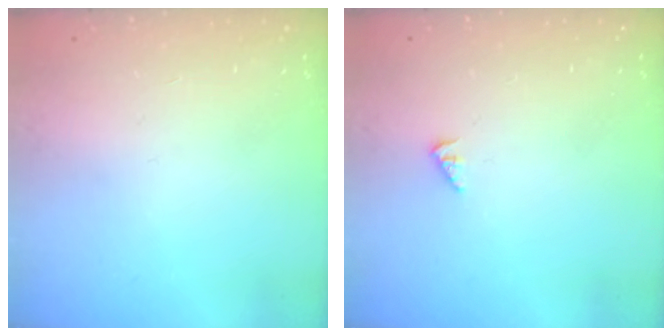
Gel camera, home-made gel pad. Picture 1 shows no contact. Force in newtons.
{"total": 0.6, "press": 0.6, "slide": 0.2}